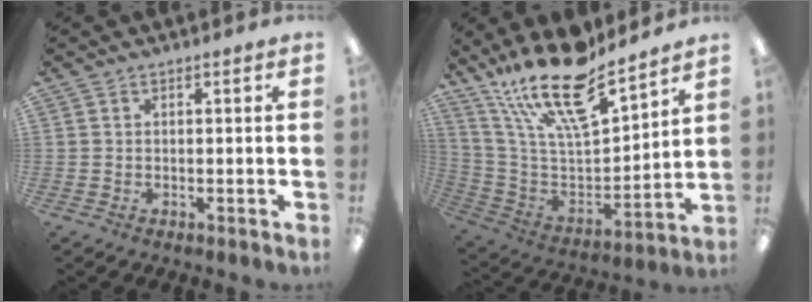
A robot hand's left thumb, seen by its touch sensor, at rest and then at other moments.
{"total": 20.1, "force": [15.8, 5.6, 11.1], "torque": [-0.212, -0.109, 0.276]}